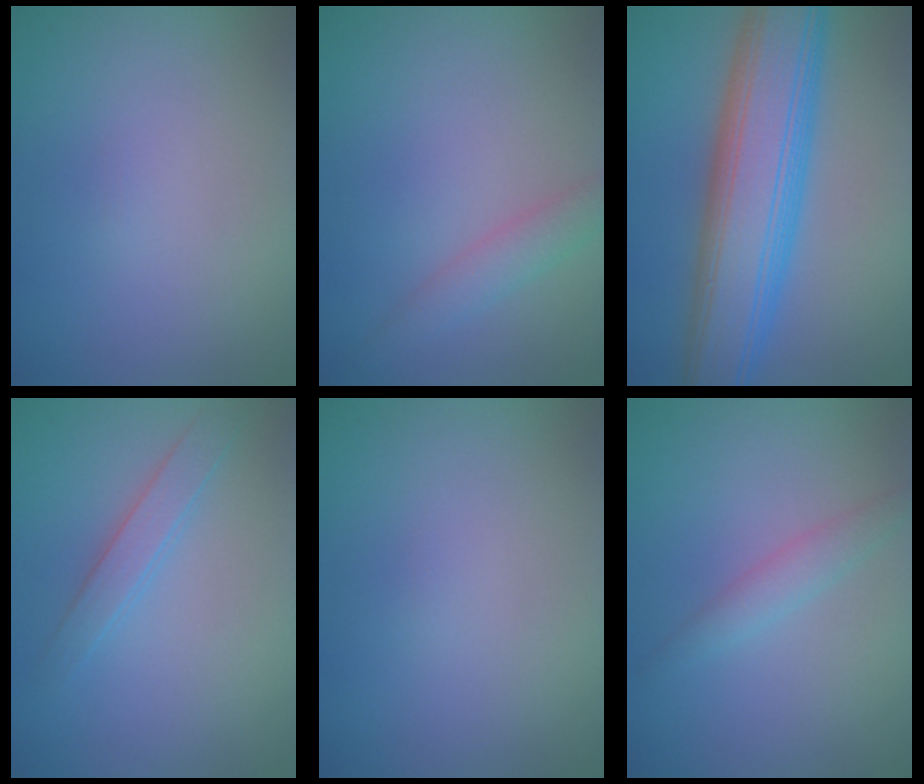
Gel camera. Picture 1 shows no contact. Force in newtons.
{"total": 2.2, "press": 2.2, "slide": 0.1}
{"total": 10.3, "press": 10.3, "slide": 0.1}
{"total": 2.0, "press": 2.0, "slide": 0.1}
{"total": 0.0}
{"total": 1.8, "press": 1.8, "slide": 0.1}